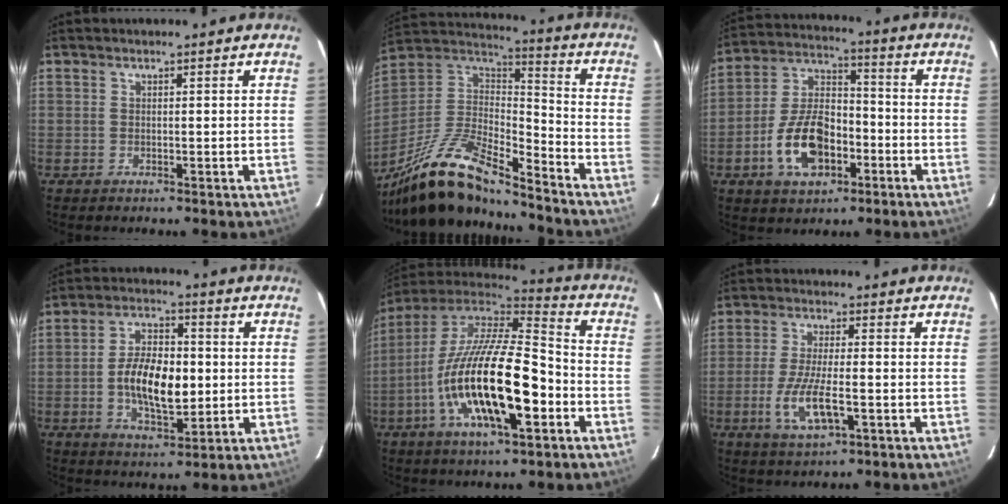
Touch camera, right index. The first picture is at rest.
{"total": 21.3, "force": [-17.0, 5.4, 11.7], "torque": [-0.242, -0.024, -0.308]}
{"total": 13.7, "force": [-5.5, 7.8, 9.9], "torque": [-0.201, 0.018, -0.090]}
{"total": 11.9, "force": [-1.1, 5.8, 10.3], "torque": [-0.196, 0.007, -0.016]}
{"total": 23.3, "force": [-7.3, 7.2, 21.0], "torque": [-0.386, -0.028, -0.134]}
{"total": 9.5, "force": [-3.1, 2.8, 8.6], "torque": [-0.177, -0.013, -0.057]}